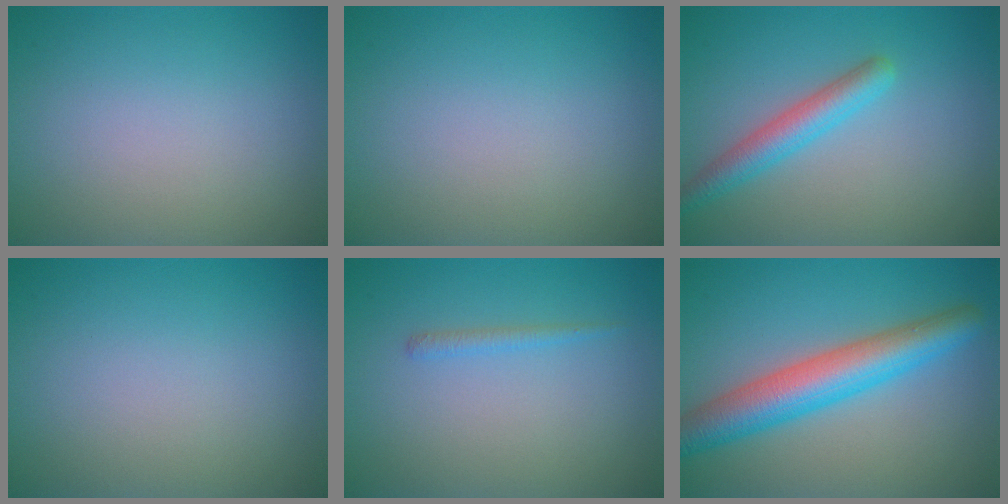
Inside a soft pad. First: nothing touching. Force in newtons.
{"total": 0.0}
{"total": 3.2, "press": 3.2, "slide": 0.1}
{"total": 0.0}
{"total": 0.9, "press": 0.9, "slide": 0.1}
{"total": 6.6, "press": 6.6, "slide": 0.3}